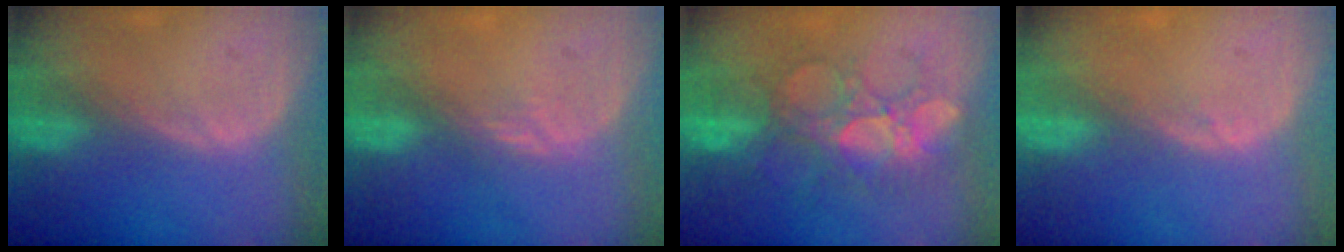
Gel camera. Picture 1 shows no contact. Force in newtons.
{"total": 2.0, "press": 1.5, "slide": 1.3}
{"total": 8.7, "press": 8.6, "slide": 1.5}
{"total": 1.0, "press": 0.9, "slide": 0.3}